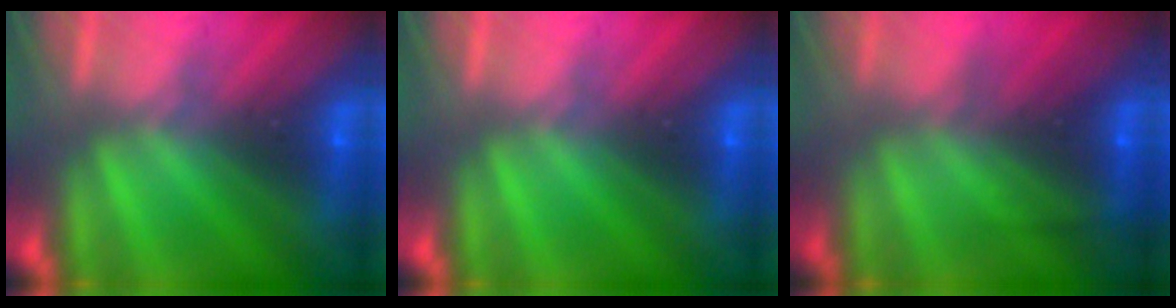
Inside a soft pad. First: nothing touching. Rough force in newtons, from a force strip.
{"total": 0.0}
{"total": 2.3}